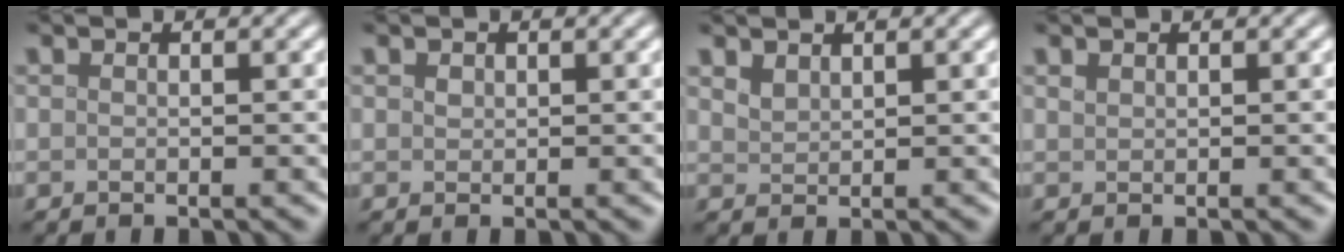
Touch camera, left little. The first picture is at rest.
{"total": 0.6, "force": [0.3, 0.4, 0.2], "torque": [-0.004, -0.002, 0.007]}
{"total": 1.3, "force": [1.2, 0.5, 0.4], "torque": [-0.014, -0.001, 0.028]}
{"total": 0.5, "force": [0.5, 0.2, 0.1], "torque": [-0.004, 0.000, 0.012]}